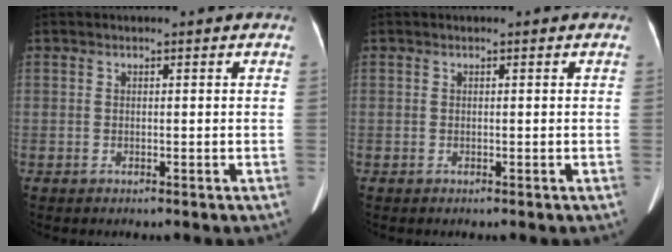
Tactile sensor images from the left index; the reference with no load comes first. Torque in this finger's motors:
{"motor_torque": [-0.06, -0.04, 0.00, 0.00]}